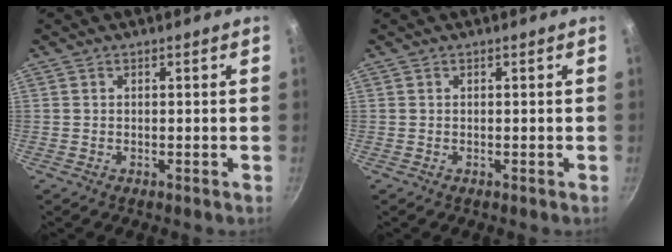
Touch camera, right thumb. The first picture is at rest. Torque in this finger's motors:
{"motor_torque": [0.00, 0.00, 0.00, 0.00, 0.00]}